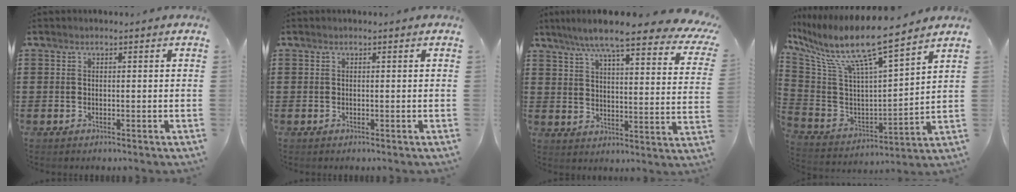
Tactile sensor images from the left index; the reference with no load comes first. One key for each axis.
{"total": 0.0}
{"total": 9.4, "fx": 7.8, "fy": 0.7, "fz": 5.3, "tx": -0.124, "ty": -0.039, "tz": 0.130}
{"total": 11.3, "fx": 8.6, "fy": 0.9, "fz": 7.2, "tx": -0.172, "ty": -0.061, "tz": 0.142}